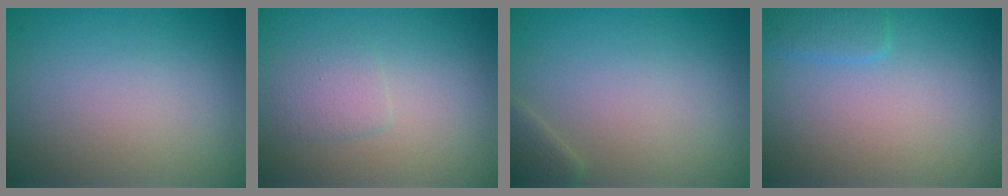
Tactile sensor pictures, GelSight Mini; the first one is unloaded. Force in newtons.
{"total": 1.6, "press": 1.6, "slide": 0.1}
{"total": 1.7, "press": 1.7, "slide": 0.1}
{"total": 1.5, "press": 1.5, "slide": 0.1}